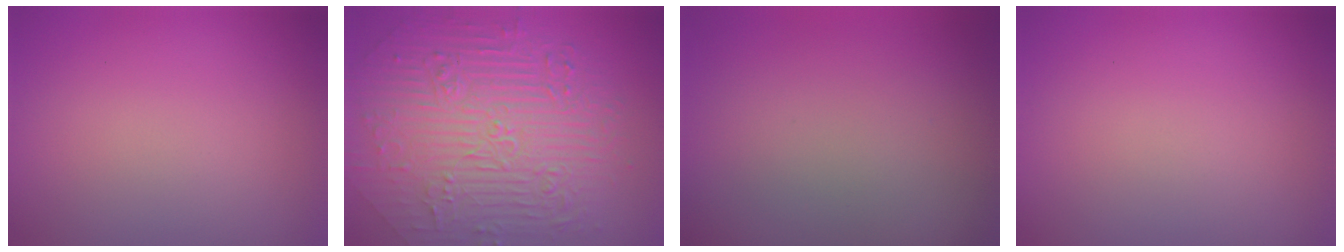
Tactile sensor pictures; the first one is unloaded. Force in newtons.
{"total": 10.9, "press": 7.3, "slide": 8.1}
{"total": 0.0}
{"total": 0.0}